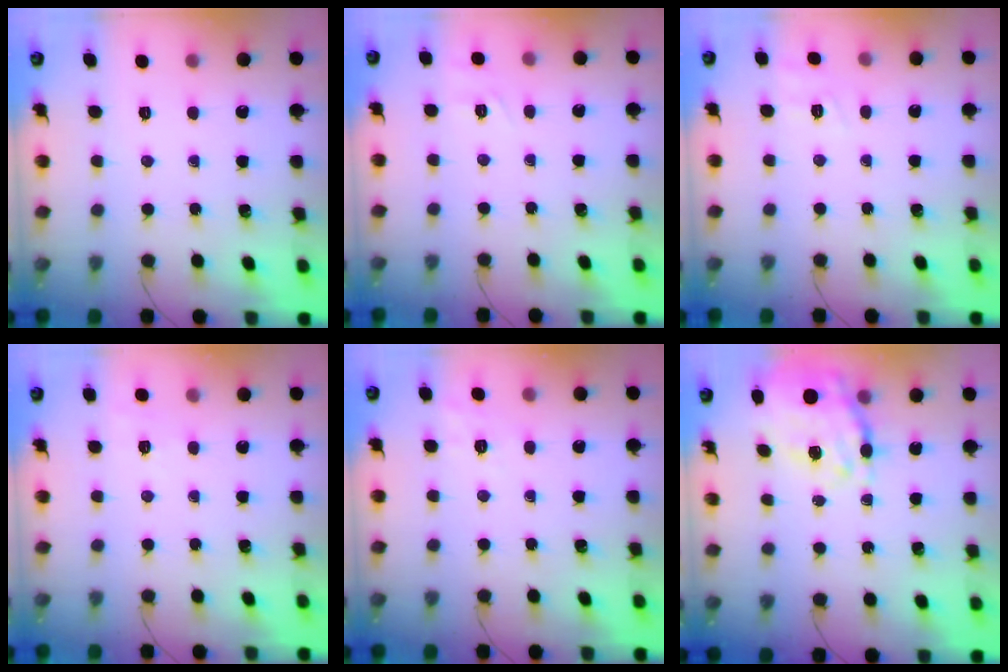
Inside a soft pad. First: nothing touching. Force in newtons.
{"total": 1.6, "press": 0.2, "slide": 1.6}
{"total": 8.7, "press": 8.5, "slide": 1.9}
{"total": 3.8, "press": 3.2, "slide": 2.0}
{"total": 1.8, "press": 0.4, "slide": 1.8}
{"total": 12.4, "press": 11.7, "slide": 4.2}